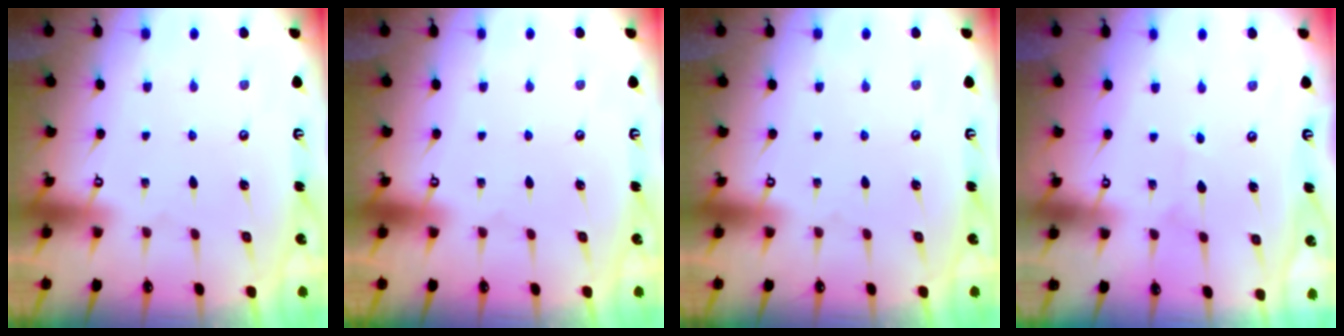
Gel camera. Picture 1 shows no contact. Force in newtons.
{"total": 0.0}
{"total": 0.0}
{"total": 2.9, "press": 2.8, "slide": 0.4}